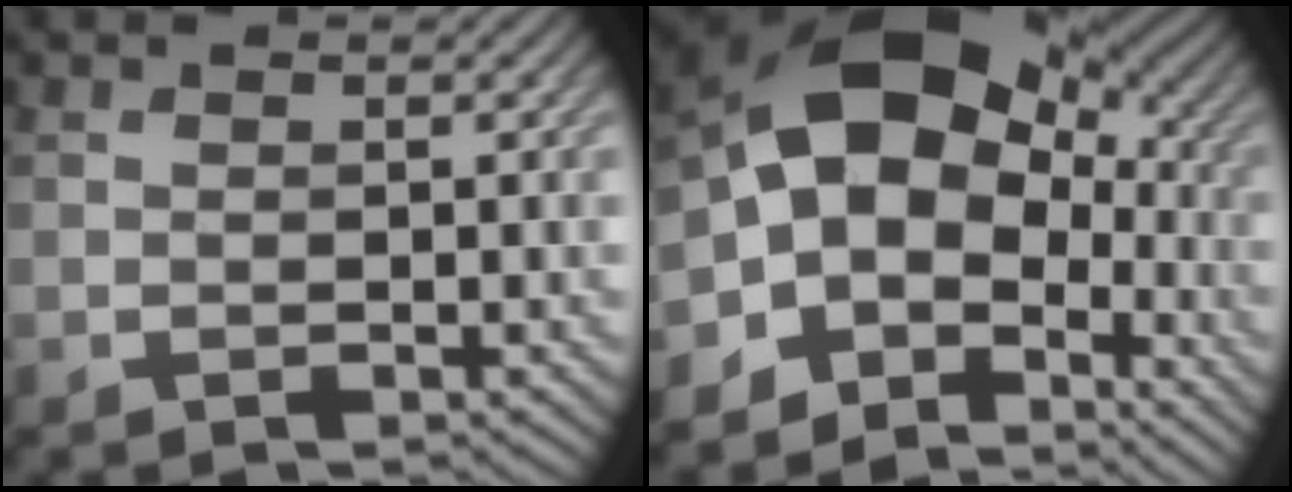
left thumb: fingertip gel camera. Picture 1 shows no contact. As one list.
[{"total": 12.5, "force": [-1.2, 8.9, 8.7], "torque": [-0.159, 0.007, -0.044]}]